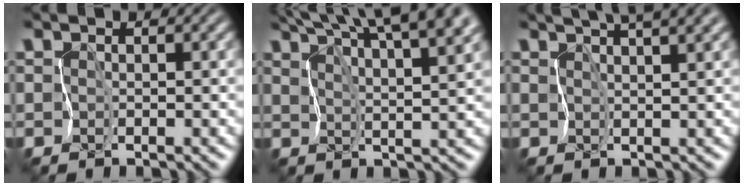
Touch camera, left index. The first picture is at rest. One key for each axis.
{"total": 13.0, "fx": 9.1, "fy": 4.1, "fz": 8.3, "tx": -0.119, "ty": 0.039, "tz": 0.110}
{"total": 6.9, "fx": 4.8, "fy": 1.9, "fz": 4.5, "tx": -0.066, "ty": 0.025, "tz": 0.063}